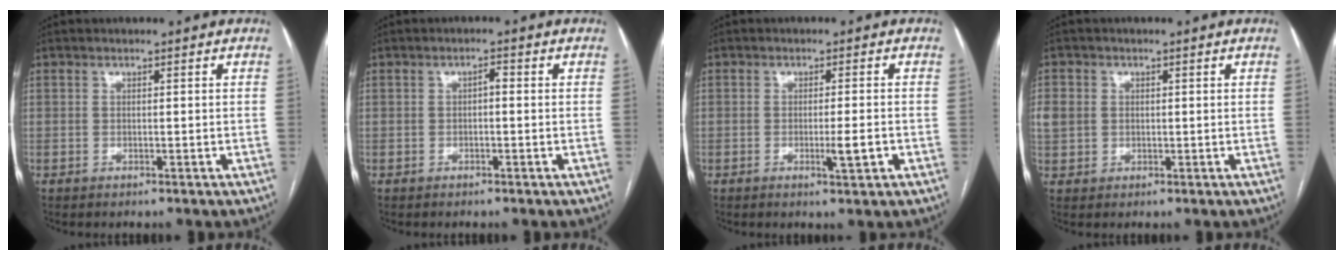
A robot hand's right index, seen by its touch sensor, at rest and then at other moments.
{"total": 1.2, "force": [-0.1, 0.5, 1.1], "torque": [-0.015, 0.005, -0.003]}
{"total": 3.3, "force": [-1.1, 0.0, 3.1], "torque": [-0.052, -0.005, -0.016]}
{"total": 3.8, "force": [0.4, 3.4, 1.7], "torque": [-0.050, 0.014, 0.014]}